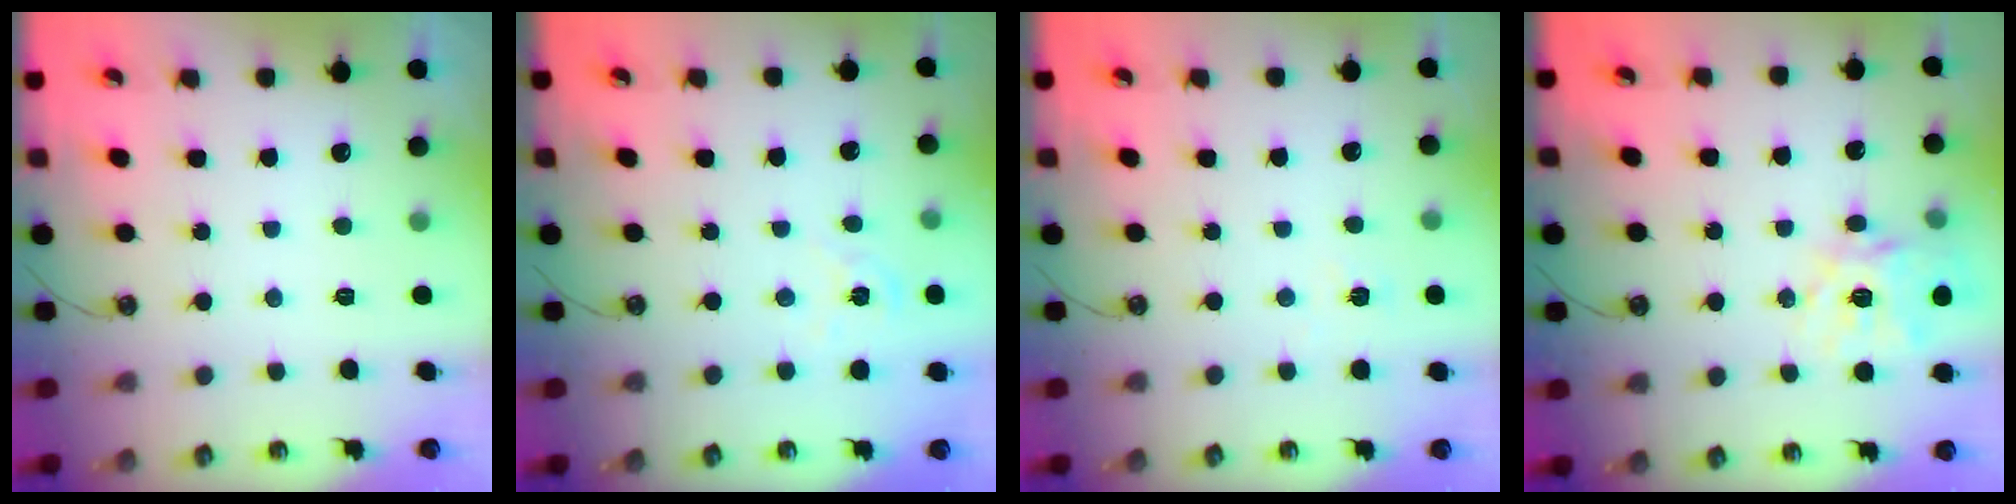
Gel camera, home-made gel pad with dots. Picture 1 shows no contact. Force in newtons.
{"total": 1.9, "press": 1.8, "slide": 0.3}
{"total": 3.9, "press": 3.9, "slide": 0.4}
{"total": 15.3, "press": 15.1, "slide": 2.2}